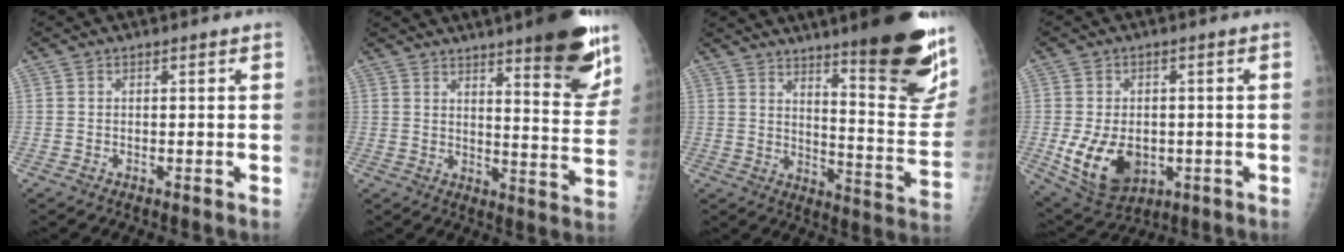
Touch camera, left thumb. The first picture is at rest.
{"total": 16.0, "force": [10.3, 3.1, 11.8], "torque": [-0.123, -0.067, 0.141]}
{"total": 22.4, "force": [14.7, 3.8, 16.6], "torque": [-0.195, -0.098, 0.207]}
{"total": 11.6, "force": [-2.5, 8.0, 8.0], "torque": [-0.123, -0.003, -0.019]}